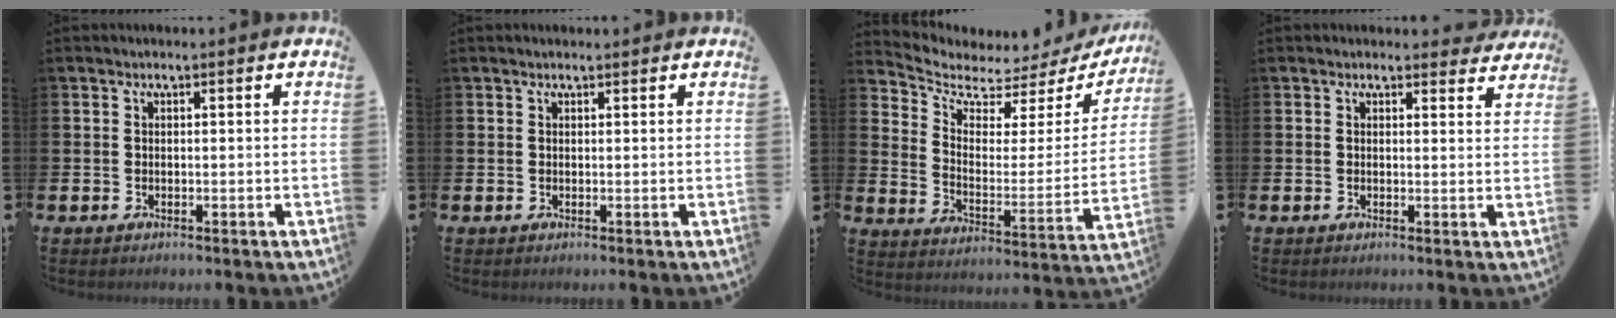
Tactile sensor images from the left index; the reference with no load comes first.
{"total": 0.6, "force": [0.5, 0.1, 0.1], "torque": [0.007, -0.003, 0.007]}
{"total": 4.9, "force": [4.3, 2.1, 0.8], "torque": [-0.051, -0.042, 0.066]}
{"total": 1.8, "force": [1.7, 0.7, 0.1], "torque": [0.011, -0.008, 0.026]}